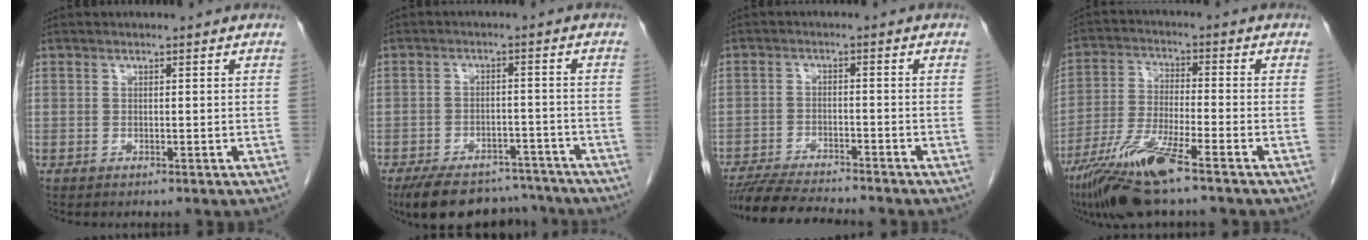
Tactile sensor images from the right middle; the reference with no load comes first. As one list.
[{"total": 13.6, "force": [-11.7, 5.3, 4.5], "torque": [-0.070, 0.013, -0.161]}, {"total": 9.7, "force": [-9.0, 0.6, 3.7], "torque": [-0.058, -0.015, -0.147]}, {"total": 11.6, "force": [-7.6, 0.9, 8.7], "torque": [-0.178, -0.030, -0.142]}]